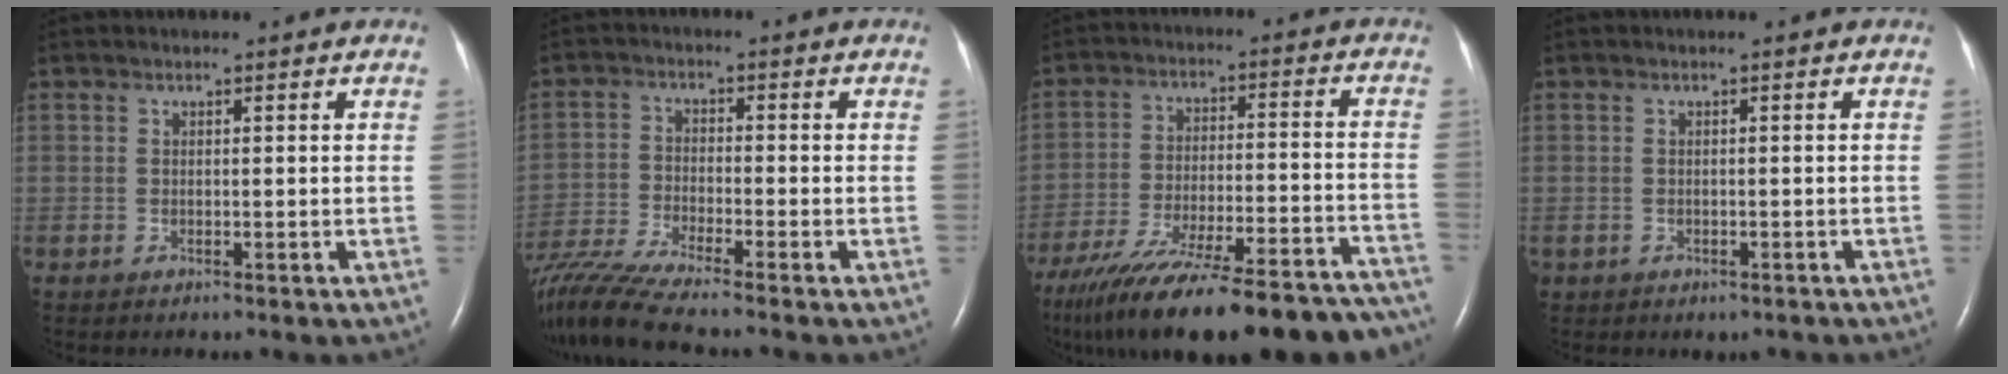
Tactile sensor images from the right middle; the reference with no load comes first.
{"total": 11.0, "force": [-9.8, -1.3, 4.9], "torque": [-0.098, -0.020, -0.180]}
{"total": 31.7, "force": [-26.1, 6.6, 16.8], "torque": [-0.238, -0.036, -0.365]}
{"total": 1.4, "force": [-0.9, 1.1, 0.3], "torque": [-0.009, 0.002, -0.007]}